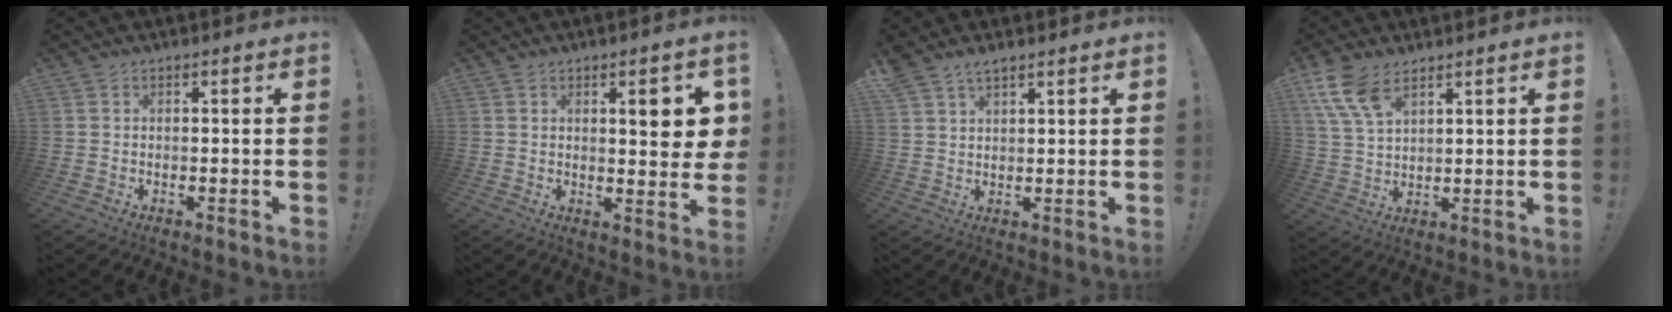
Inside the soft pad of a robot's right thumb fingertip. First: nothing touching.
{"total": 6.6, "force": [2.0, 1.4, 6.2], "torque": [-0.075, -0.012, 0.023]}
{"total": 4.0, "force": [3.3, 1.6, 1.7], "torque": [-0.032, -0.017, 0.063]}
{"total": 9.6, "force": [6.1, 4.5, 5.9], "torque": [-0.119, -0.021, 0.118]}